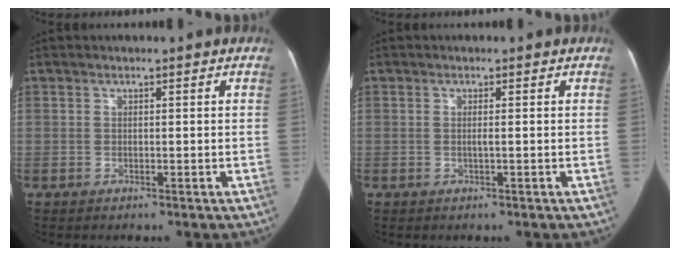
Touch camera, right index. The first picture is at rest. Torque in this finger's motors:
{"motor_torque": [-0.04, 0.01, -0.01, 0.02]}